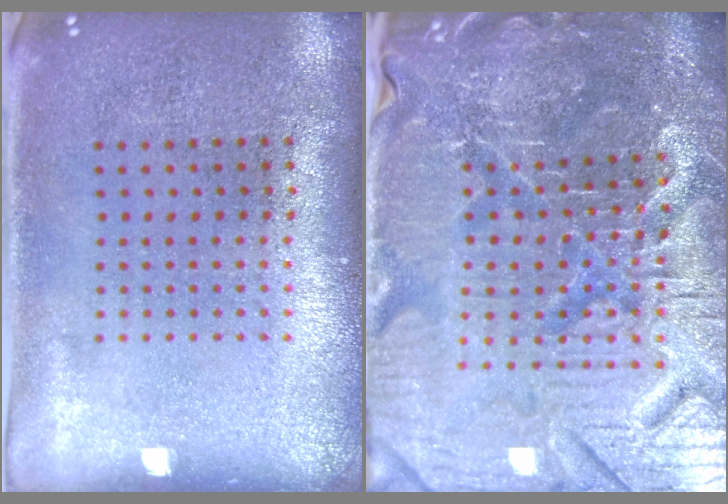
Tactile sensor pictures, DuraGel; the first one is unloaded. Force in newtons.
{"total": 5.9, "press": 5.5, "slide": 2.1}